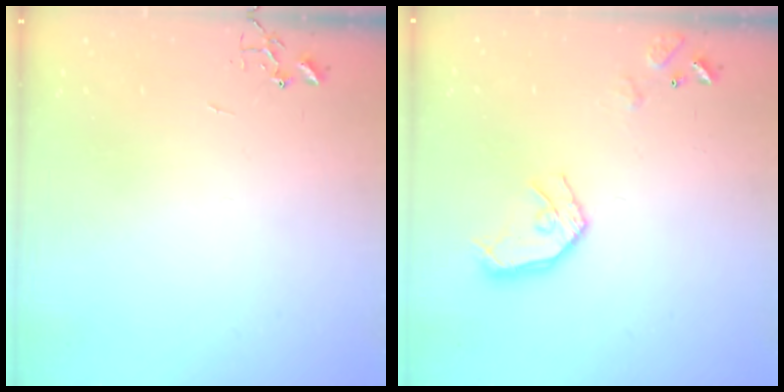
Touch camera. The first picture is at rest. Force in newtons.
{"total": 12.7, "press": 12.6, "slide": 1.6}